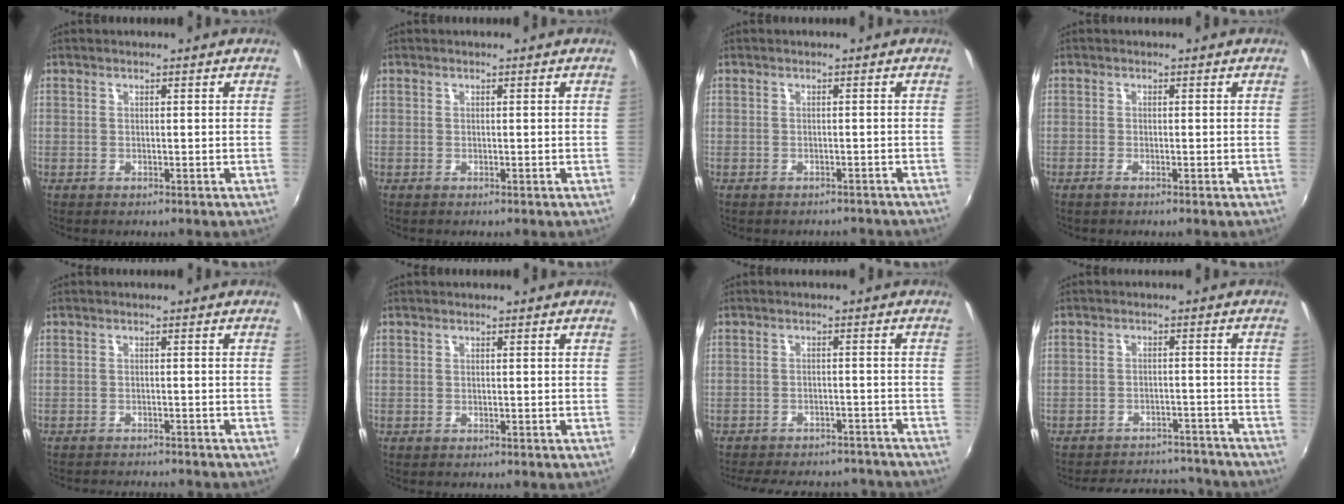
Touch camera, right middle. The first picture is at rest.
{"total": 0.0}
{"total": 4.2, "force": [-3.7, 1.5, 1.0], "torque": [-0.015, -0.010, -0.044]}
{"total": 1.1, "force": [-0.8, -0.2, 0.8], "torque": [-0.018, -0.002, -0.017]}
{"total": 6.8, "force": [-6.4, 1.0, 2.0], "torque": [-0.054, -0.014, -0.093]}
{"total": 0.0}
{"total": 19.0, "force": [-16.6, 6.6, 6.7], "torque": [-0.147, 0.010, -0.206]}
{"total": 15.4, "force": [-13.6, 5.7, 4.3], "torque": [-0.094, 0.036, -0.163]}